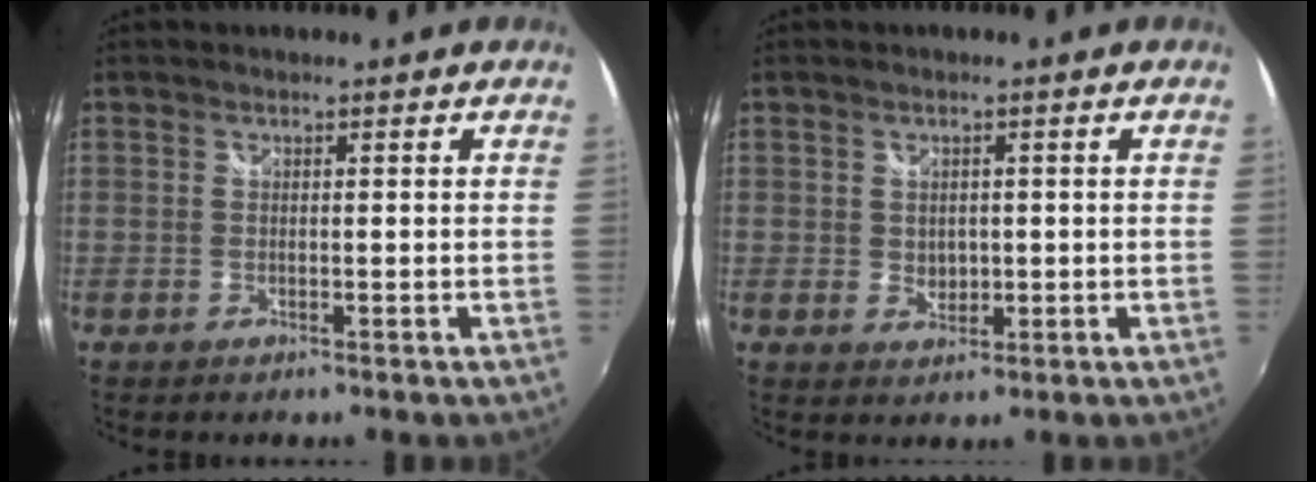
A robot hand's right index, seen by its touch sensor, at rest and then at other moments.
{"total": 2.9, "force": [0.0, 2.4, 1.6], "torque": [-0.025, -0.001, 0.001]}